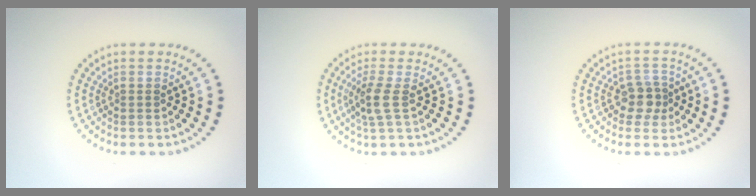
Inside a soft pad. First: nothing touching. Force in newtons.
{"total": 2.2, "press": 1.9, "slide": 1.2}
{"total": 2.3, "press": 1.9, "slide": 1.2}